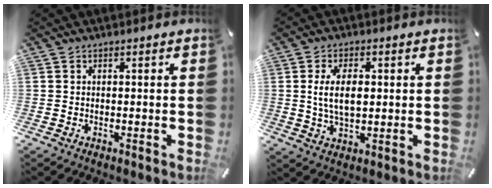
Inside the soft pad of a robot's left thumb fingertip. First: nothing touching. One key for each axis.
{"total": 8.0, "fx": 0.9, "fy": 4.1, "fz": 6.8, "tx": -0.130, "ty": 0.001, "tz": 0.008}